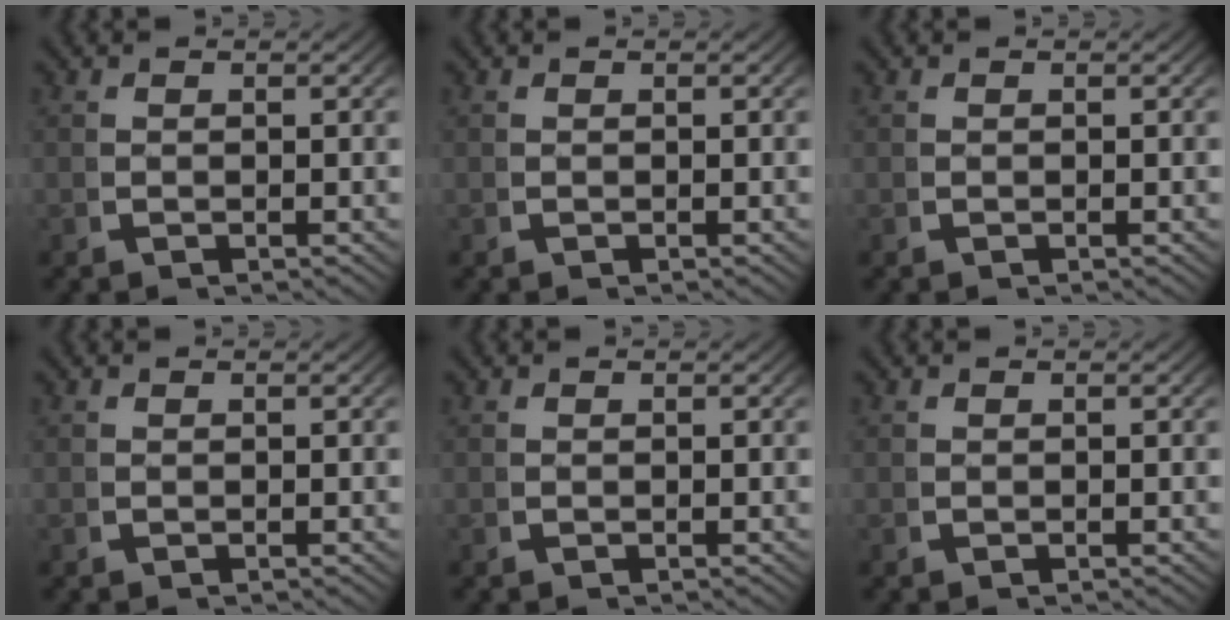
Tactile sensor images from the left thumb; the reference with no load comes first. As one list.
[{"total": 0.0}, {"total": 0.0}, {"total": 0.0}, {"total": 0.0}, {"total": 0.0}]